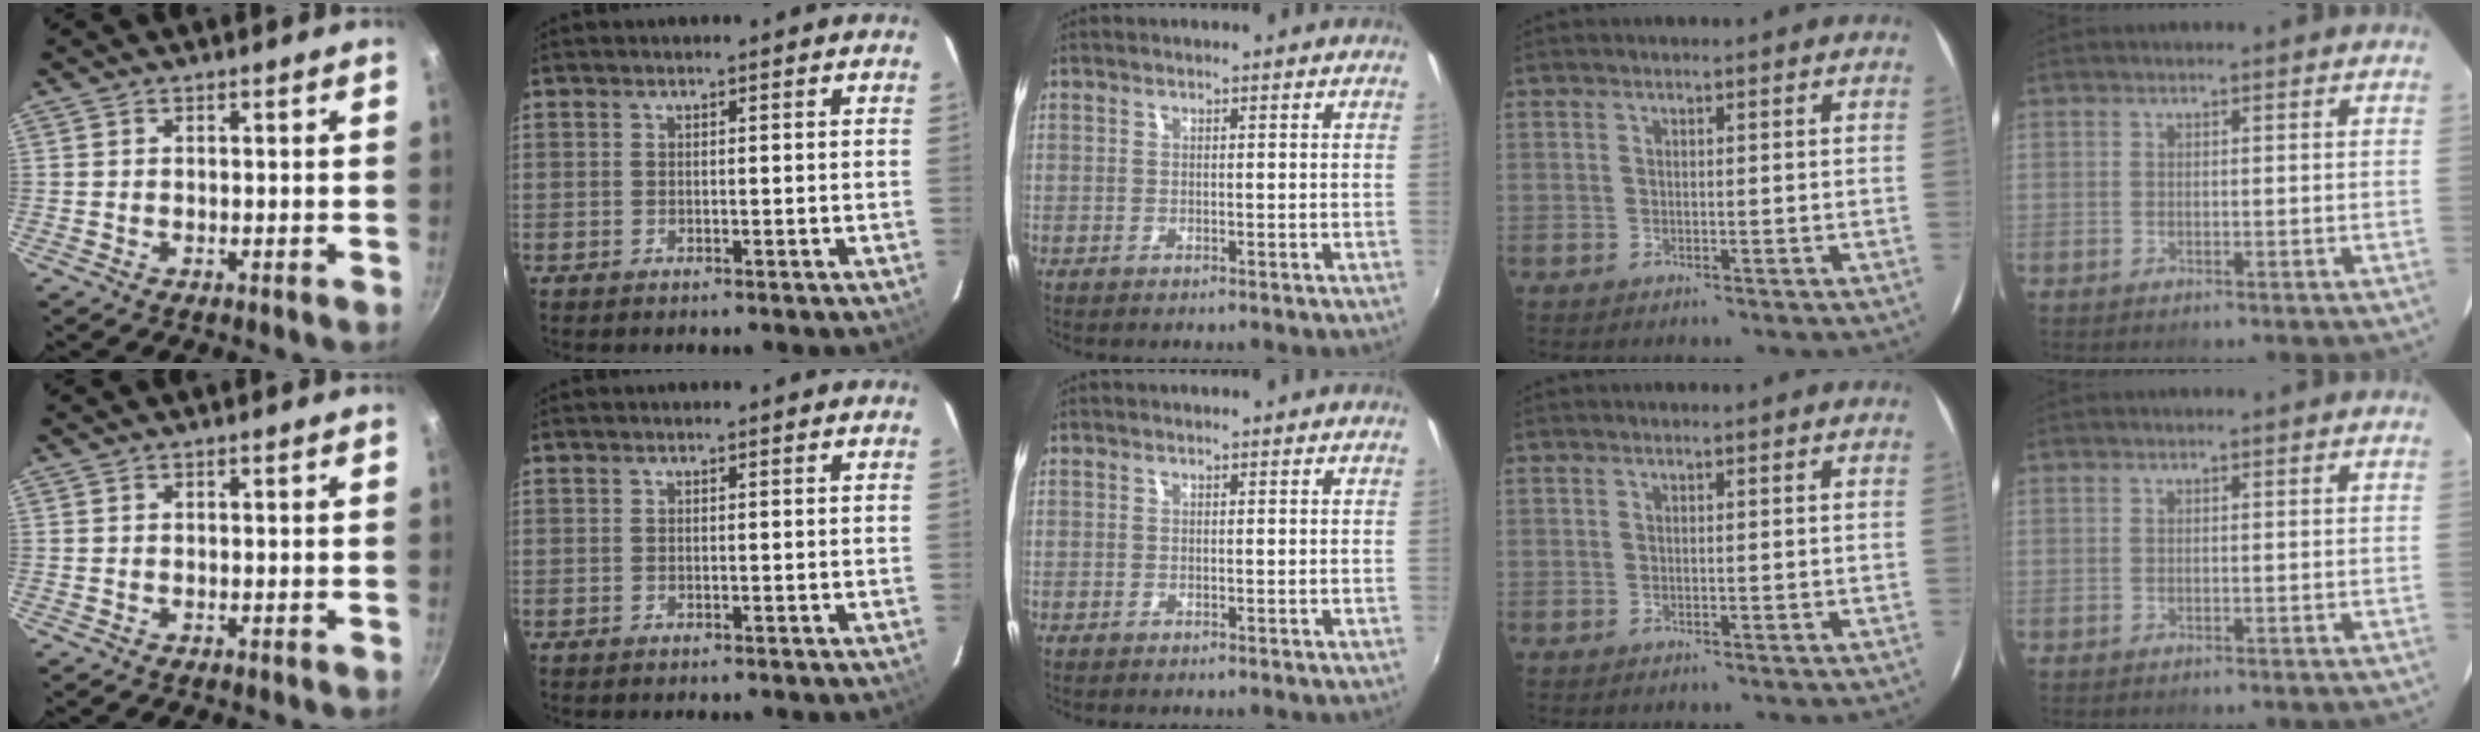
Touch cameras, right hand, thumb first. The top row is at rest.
{}